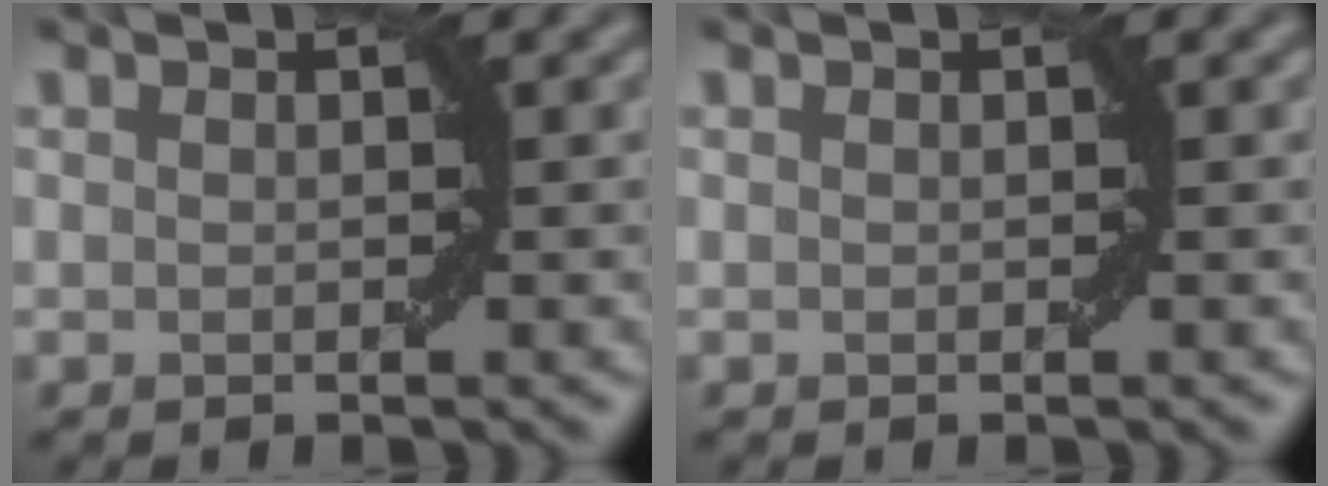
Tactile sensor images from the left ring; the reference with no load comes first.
{"total": 0.0}